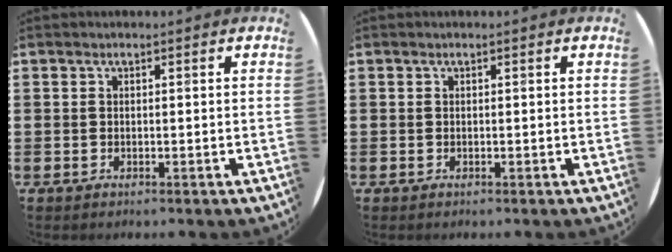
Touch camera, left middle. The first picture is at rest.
{"total": 0.0}